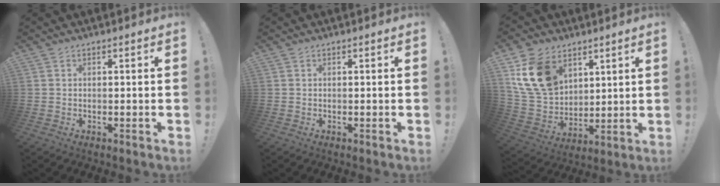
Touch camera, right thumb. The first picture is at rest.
{"total": 0.0}
{"total": 16.5, "force": [8.2, 11.2, 9.1], "torque": [-0.182, -0.031, 0.162]}